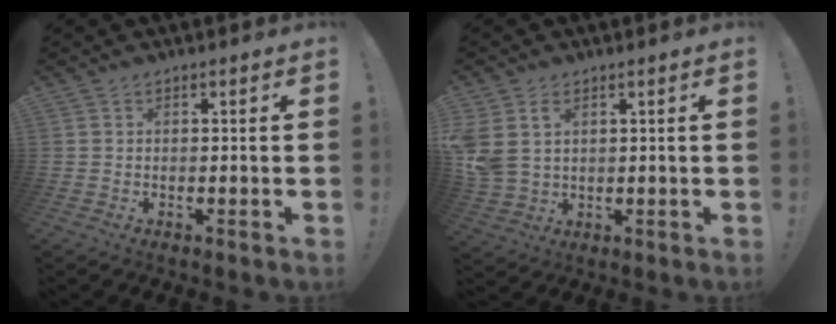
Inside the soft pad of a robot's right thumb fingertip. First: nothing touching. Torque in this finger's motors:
{"motor_torque": [1.48, 1.66, 1.07, -0.07, 0.05]}